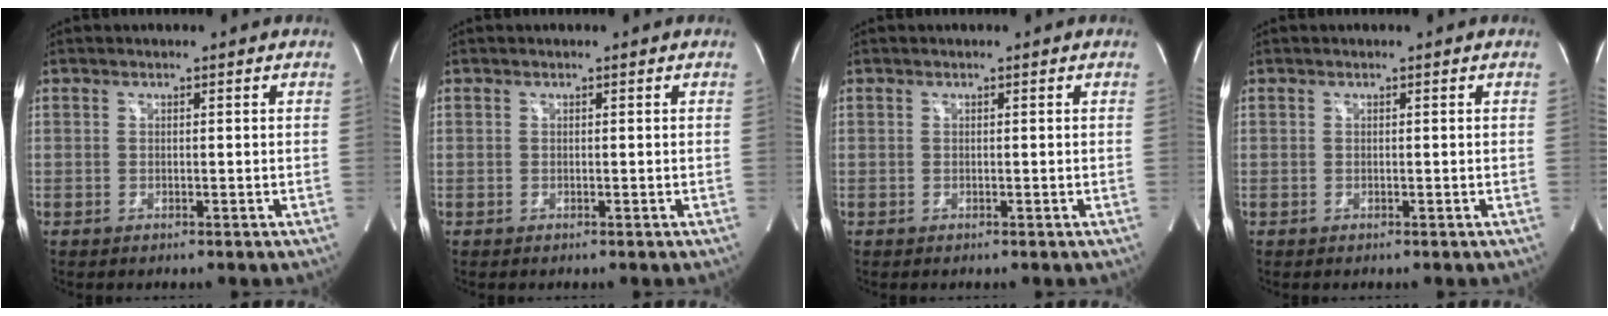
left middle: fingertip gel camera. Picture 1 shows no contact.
{"total": 0.0}
{"total": 0.0}
{"total": 0.0}